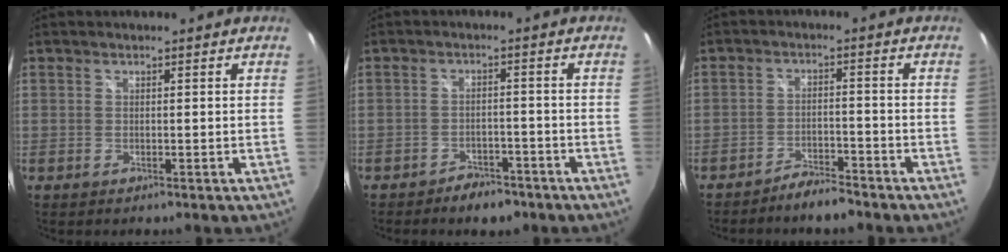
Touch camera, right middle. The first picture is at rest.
{"total": 5.5, "force": [-4.4, 2.7, 1.8], "torque": [-0.045, 0.006, -0.057]}
{"total": 4.6, "force": [-4.3, 0.7, 1.6], "torque": [-0.048, 0.004, -0.070]}